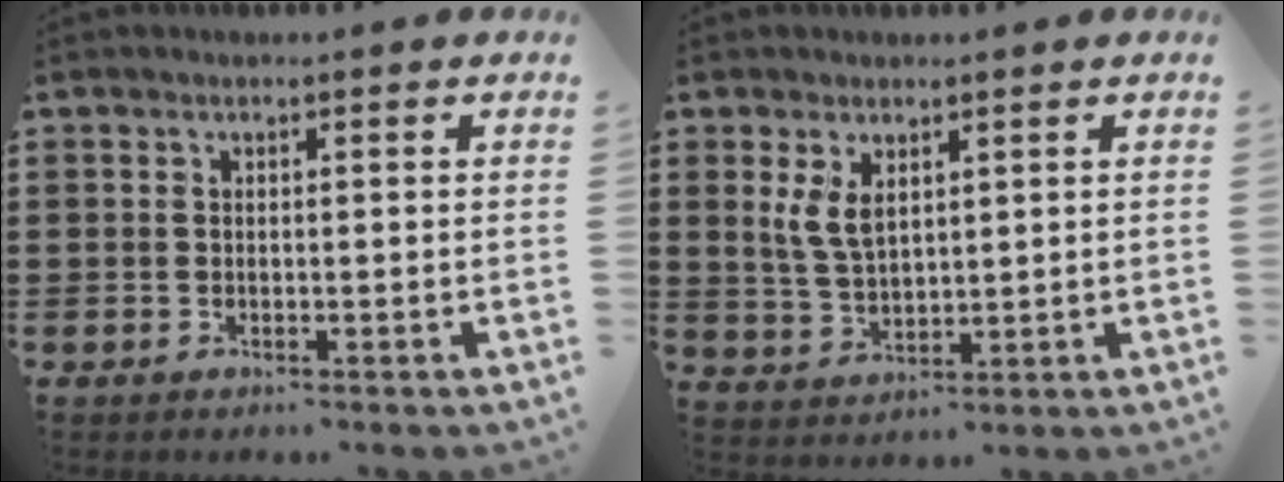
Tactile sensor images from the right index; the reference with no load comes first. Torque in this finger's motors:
{"motor_torque": [0.80, 0.31, 0.44, 0.07]}